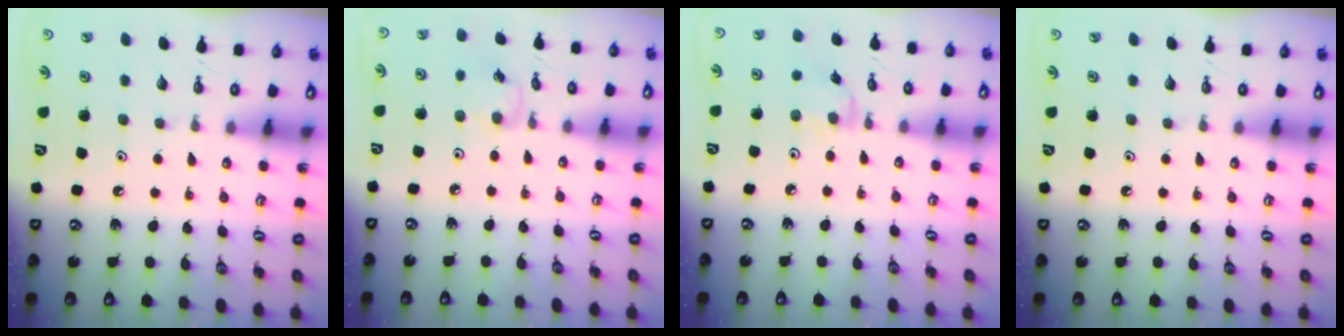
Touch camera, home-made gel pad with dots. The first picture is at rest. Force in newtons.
{"total": 2.9, "press": 2.9, "slide": 0.4}
{"total": 2.0, "press": 2.0, "slide": 0.4}
{"total": 0.0}